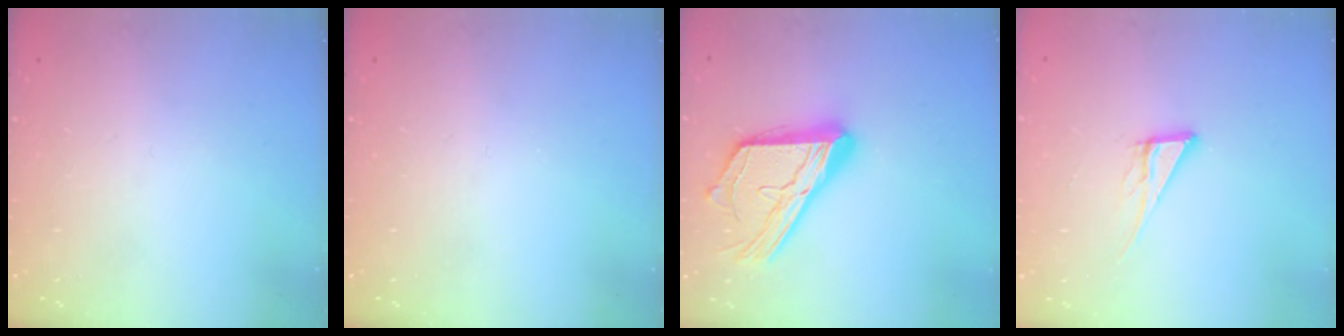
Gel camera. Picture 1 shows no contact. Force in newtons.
{"total": 0.0}
{"total": 20.1, "press": 20.1, "slide": 1.7}
{"total": 6.6, "press": 6.6, "slide": 0.3}